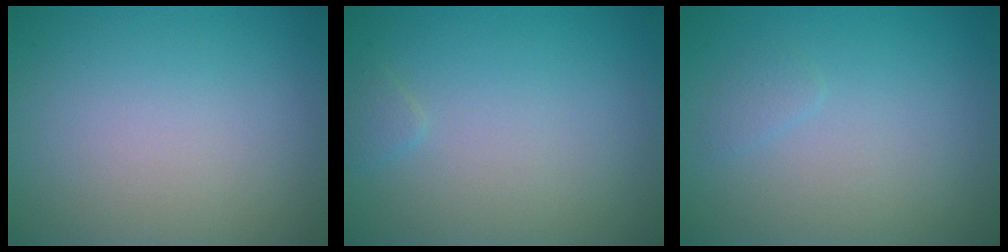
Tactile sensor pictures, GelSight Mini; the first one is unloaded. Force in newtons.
{"total": 0.6, "press": 0.6, "slide": 0.1}
{"total": 0.7, "press": 0.7, "slide": 0.1}